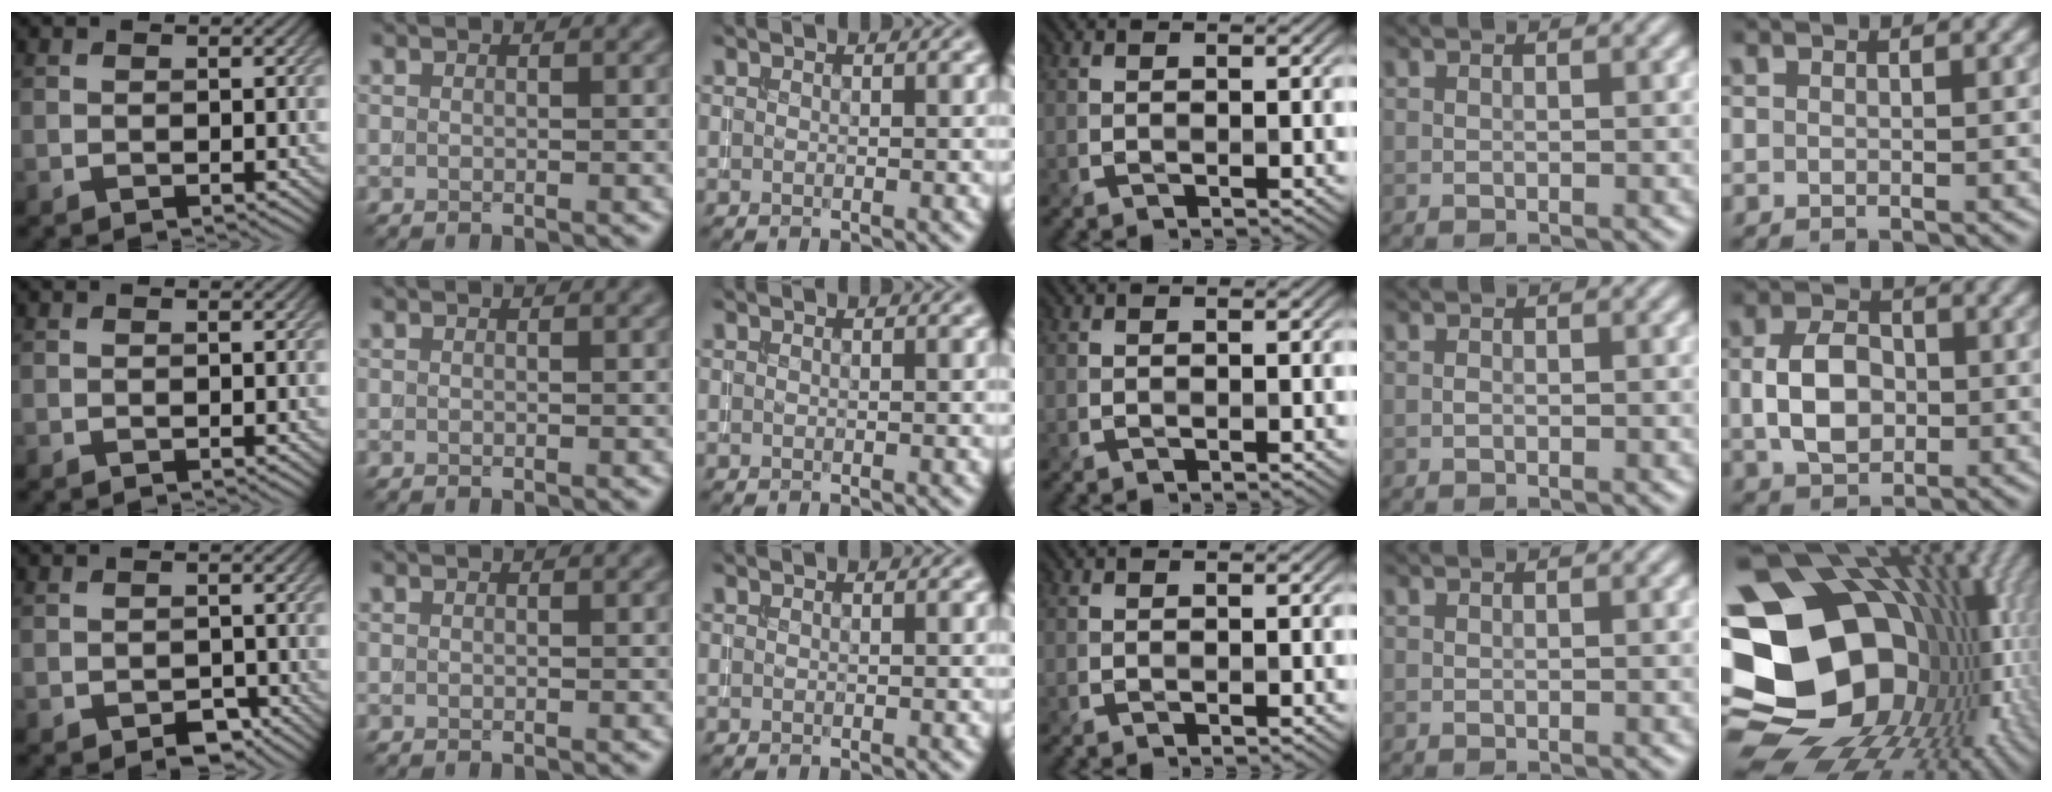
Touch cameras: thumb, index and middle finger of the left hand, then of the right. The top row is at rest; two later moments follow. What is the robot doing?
{"motion": "extract", "object": "drawer"}